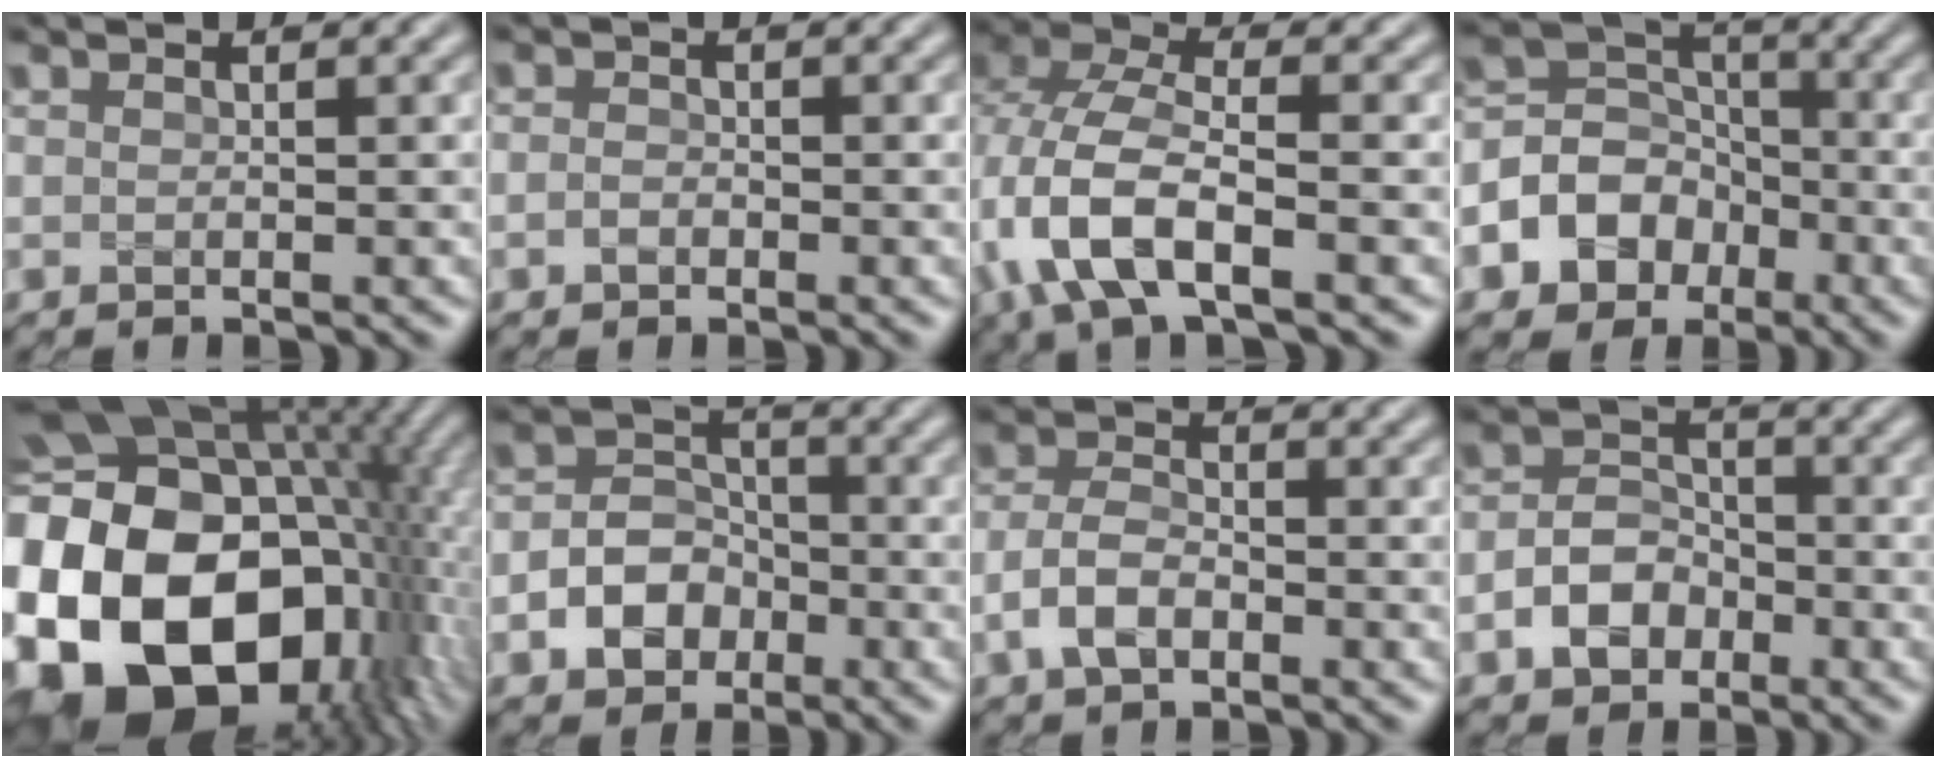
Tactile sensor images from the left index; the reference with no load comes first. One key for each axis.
{"total": 1.0, "fx": -0.4, "fy": 0.8, "fz": 0.5, "tx": -0.009, "ty": 0.000, "tz": -0.012}
{"total": 8.3, "fx": -2.6, "fy": 3.8, "fz": 6.8, "tx": -0.158, "ty": 0.006, "tz": -0.063}
{"total": 7.3, "fx": -3.0, "fy": 6.1, "fz": 2.7, "tx": -0.043, "ty": 0.008, "tz": -0.084}
{"total": 23.4, "fx": -2.7, "fy": 17.4, "fz": 15.3, "tx": -0.305, "ty": -0.042, "tz": -0.074}
{"total": 4.5, "fx": -1.7, "fy": 3.6, "fz": 2.1, "tx": -0.027, "ty": 0.003, "tz": -0.036}
{"total": 3.5, "fx": -1.6, "fy": 2.1, "fz": 2.3, "tx": -0.048, "ty": 0.004, "tz": -0.040}
{"total": 4.1, "fx": -1.7, "fy": 3.1, "fz": 2.1, "tx": -0.035, "ty": 0.003, "tz": -0.036}